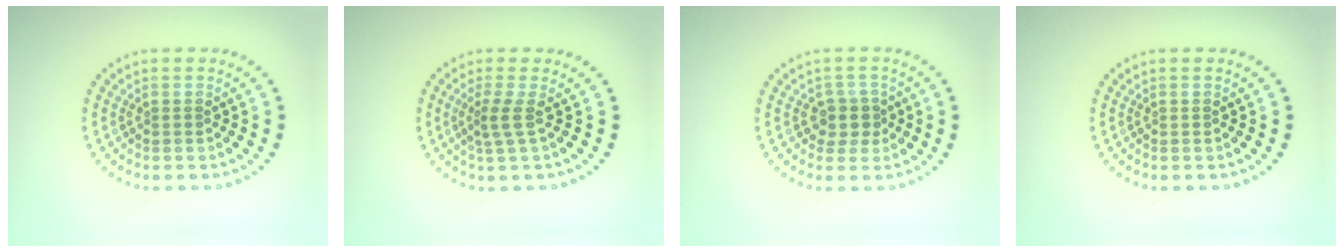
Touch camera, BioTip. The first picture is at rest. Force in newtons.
{"total": 1.9, "press": 1.2, "slide": 1.5}
{"total": 2.2, "press": 1.9, "slide": 1.1}
{"total": 0.0}